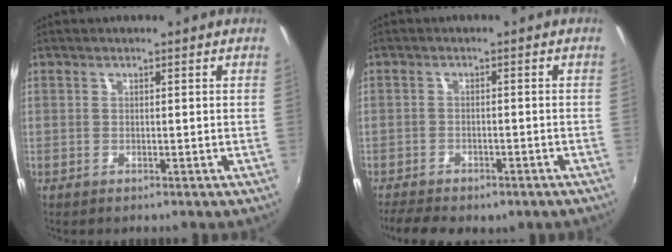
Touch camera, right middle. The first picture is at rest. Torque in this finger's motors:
{"motor_torque": [1.08, -1.06, 0.09, 0.08]}